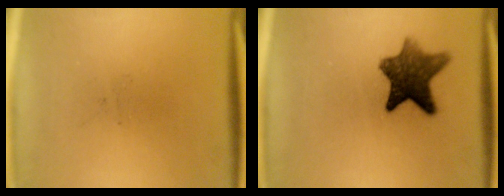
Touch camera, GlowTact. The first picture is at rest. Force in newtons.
{"total": 9.2}